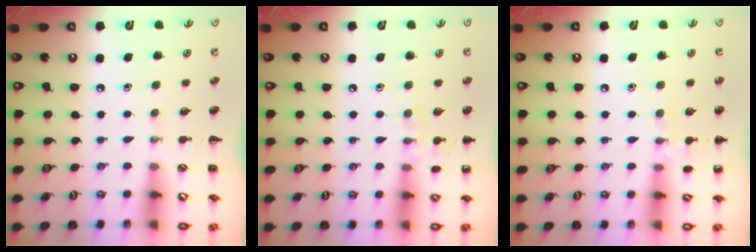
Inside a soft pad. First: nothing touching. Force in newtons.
{"total": 7.4, "press": 7.0, "slide": 2.2}
{"total": 7.1, "press": 6.8, "slide": 2.0}